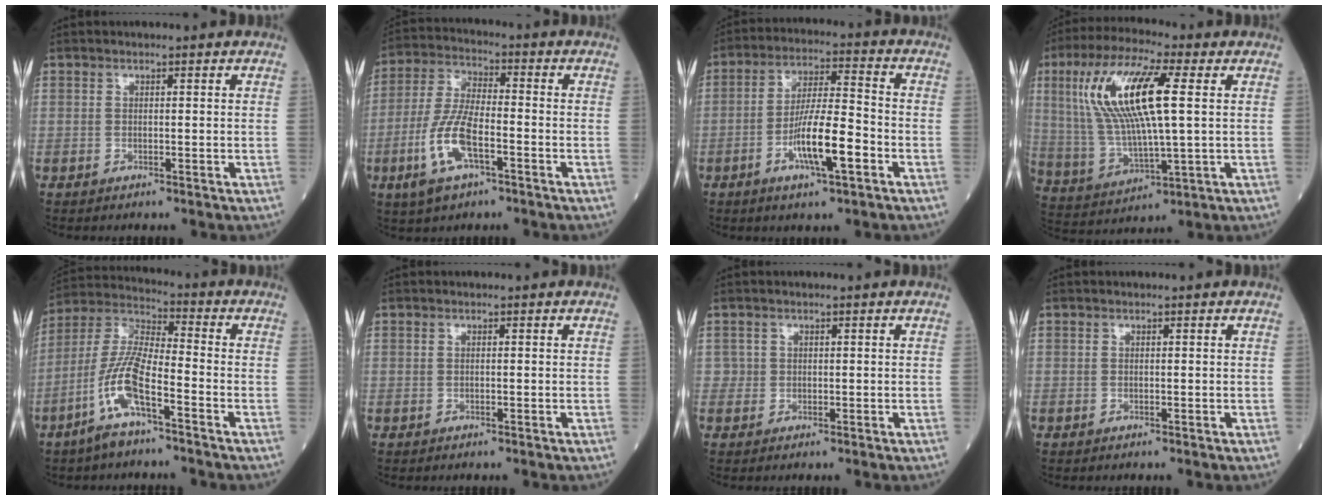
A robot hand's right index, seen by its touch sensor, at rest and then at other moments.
{"total": 10.1, "force": [-3.9, 3.3, 8.7], "torque": [-0.195, -0.005, -0.072]}
{"total": 10.1, "force": [-3.8, 1.4, 9.2], "torque": [-0.171, 0.000, -0.065]}
{"total": 16.0, "force": [3.9, 3.0, 15.2], "torque": [-0.323, 0.016, 0.076]}
{"total": 10.4, "force": [-5.1, 1.9, 8.9], "torque": [-0.198, 0.001, -0.101]}
{"total": 0.0}
{"total": 0.9, "force": [0.2, 0.9, -0.1], "torque": [0.011, 0.006, 0.002]}
{"total": 0.0}